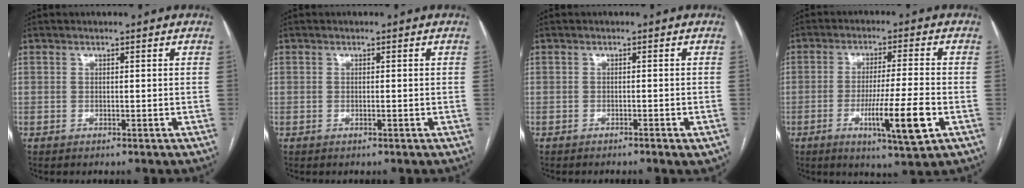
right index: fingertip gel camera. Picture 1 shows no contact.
{"total": 0.0}
{"total": 2.1, "force": [-1.4, 0.2, 1.6], "torque": [-0.017, -0.001, -0.016]}
{"total": 10.0, "force": [-3.5, -0.2, 9.4], "torque": [-0.156, -0.021, -0.059]}